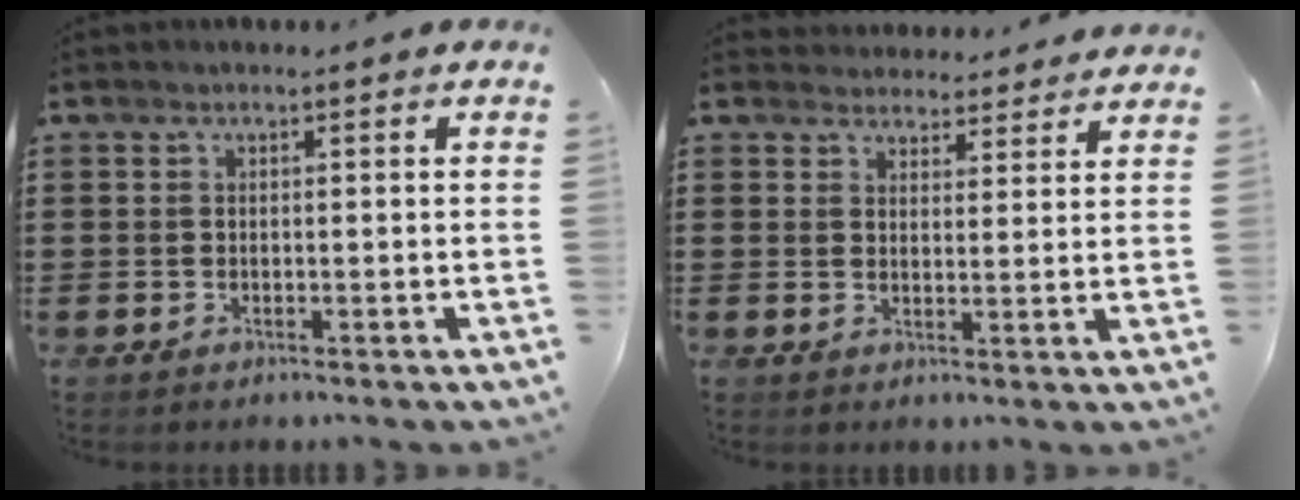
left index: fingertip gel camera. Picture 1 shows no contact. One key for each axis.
{"total": 3.5, "fx": 3.4, "fy": 0.8, "fz": -0.1, "tx": -0.010, "ty": -0.011, "tz": 0.064}